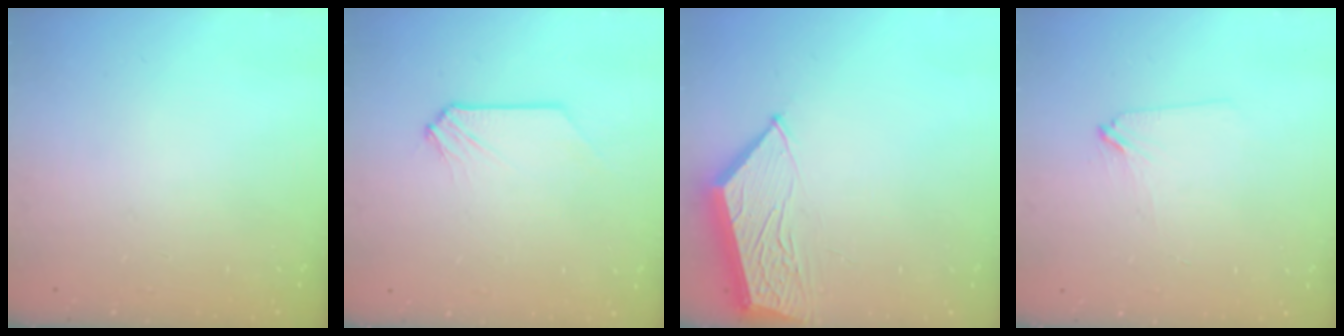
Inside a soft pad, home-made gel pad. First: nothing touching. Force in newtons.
{"total": 0.0}
{"total": 6.7, "press": 6.7, "slide": 0.5}
{"total": 1.8, "press": 1.7, "slide": 0.4}